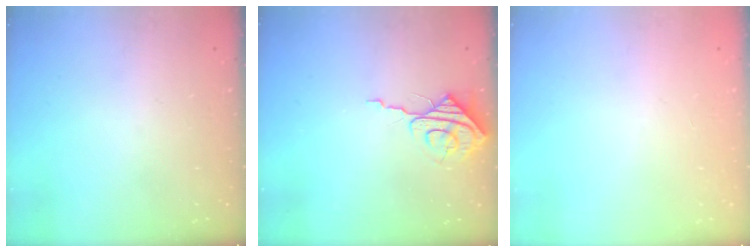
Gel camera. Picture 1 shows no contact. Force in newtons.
{"total": 8.7, "press": 8.7, "slide": 0.4}
{"total": 0.0}